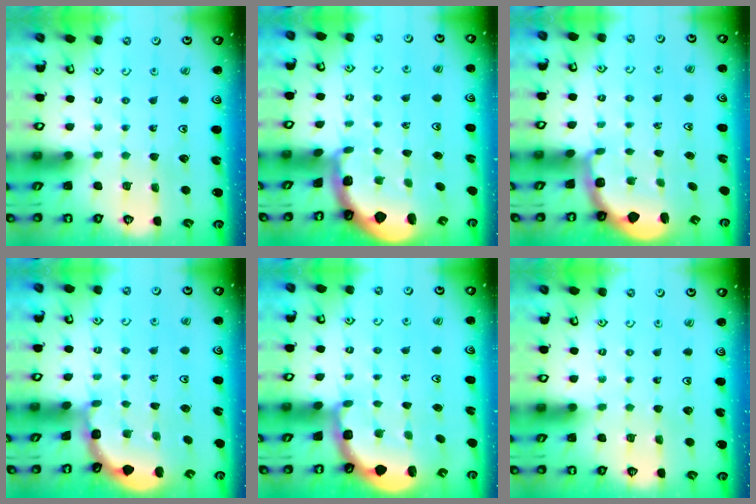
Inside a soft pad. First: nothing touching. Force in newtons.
{"total": 1.0, "press": 0.9, "slide": 0.4}
{"total": 2.4, "press": 1.2, "slide": 2.1}
{"total": 2.1, "press": 2.1, "slide": 0.2}
{"total": 2.1, "press": 2.0, "slide": 0.6}
{"total": 0.0}